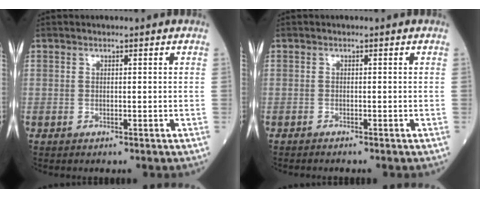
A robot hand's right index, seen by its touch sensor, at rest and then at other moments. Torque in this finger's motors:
{"motor_torque": [-0.06, -0.03, 0.03, 0.01]}